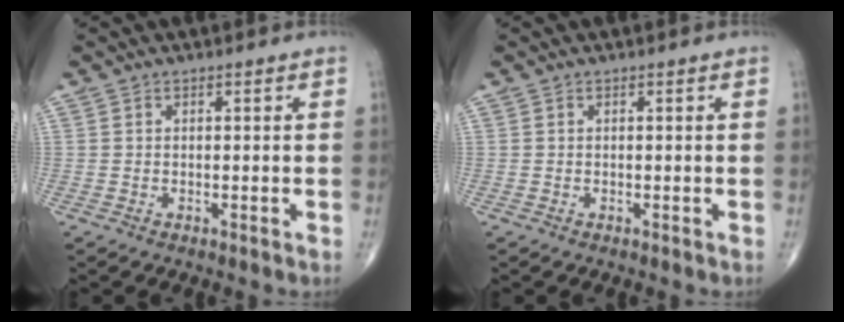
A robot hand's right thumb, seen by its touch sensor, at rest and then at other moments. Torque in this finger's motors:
{"motor_torque": [0.00, 0.00, 0.01, 0.01, 0.01]}